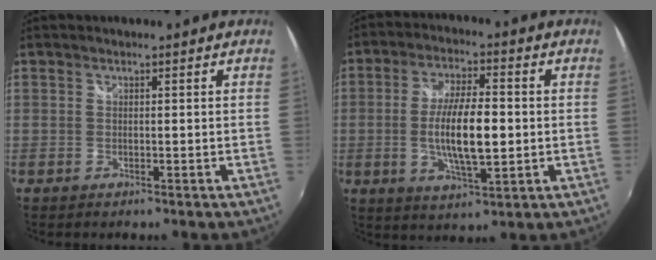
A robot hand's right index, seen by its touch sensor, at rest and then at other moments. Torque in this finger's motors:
{"motor_torque": [1.81, -0.26, 0.94, 0.21]}